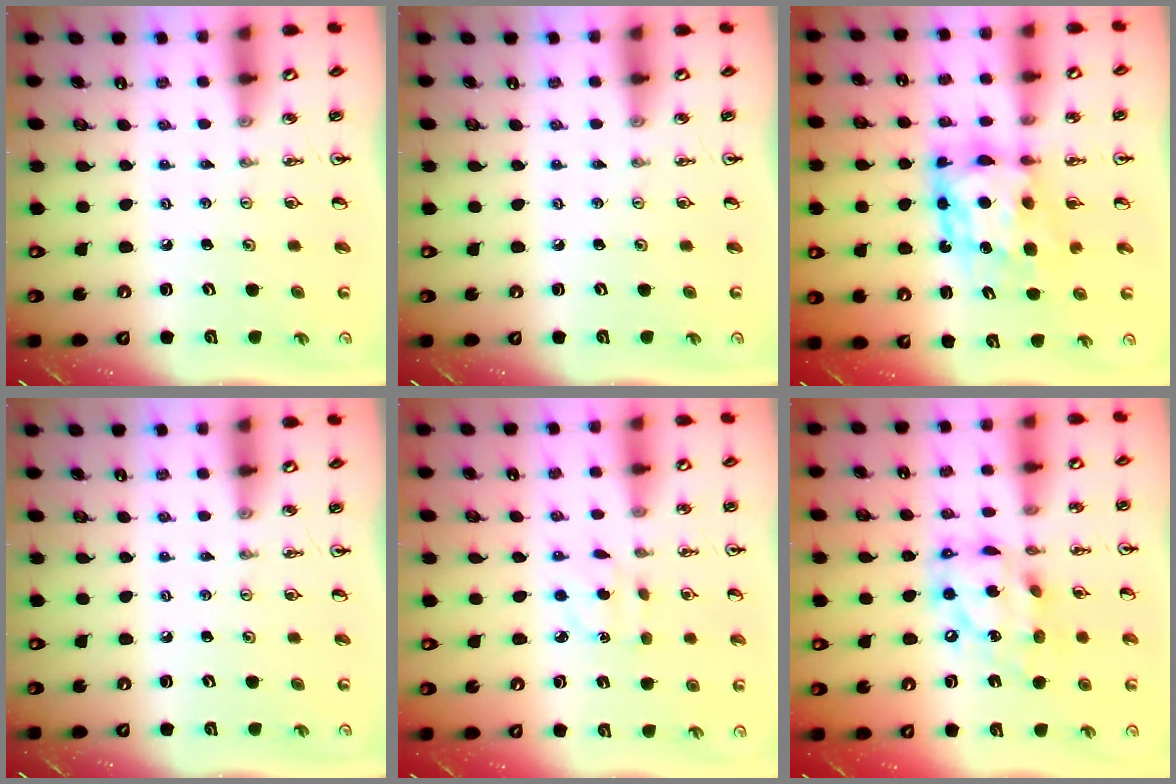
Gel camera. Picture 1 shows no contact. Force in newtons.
{"total": 0.0}
{"total": 9.2, "press": 9.2, "slide": 0.7}
{"total": 0.0}
{"total": 3.3, "press": 3.3, "slide": 0.4}
{"total": 14.7, "press": 14.6, "slide": 1.2}